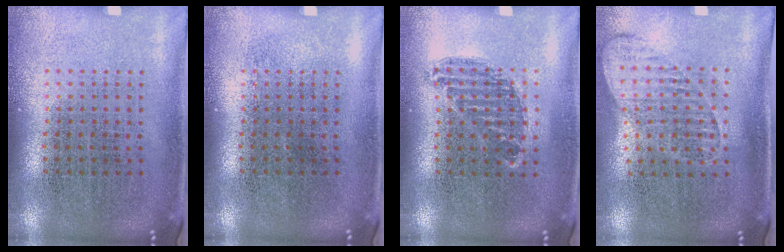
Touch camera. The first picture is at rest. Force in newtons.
{"total": 0.0}
{"total": 0.8, "press": 0.7, "slide": 0.4}
{"total": 1.4, "press": 1.2, "slide": 0.9}